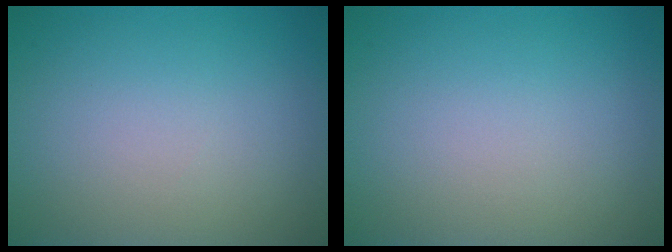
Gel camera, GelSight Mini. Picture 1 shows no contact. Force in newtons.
{"total": 0.0}